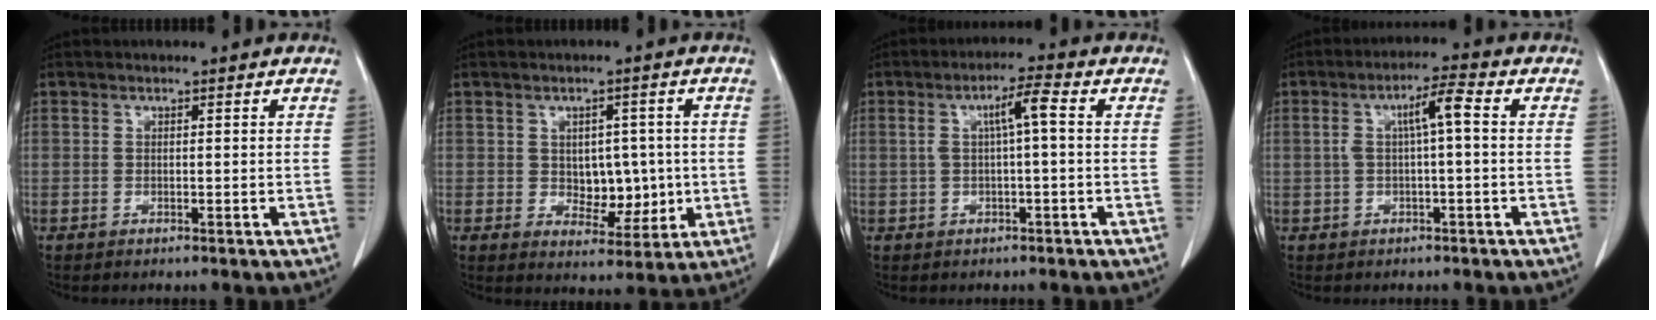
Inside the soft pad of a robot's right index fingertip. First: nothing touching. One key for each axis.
{"total": 6.5, "fx": 0.0, "fy": 4.3, "fz": 4.9, "tx": -0.060, "ty": 0.005, "tz": 0.013}
{"total": 4.6, "fx": 0.8, "fy": 0.4, "fz": 4.5, "tx": -0.082, "ty": 0.016, "tz": 0.013}
{"total": 5.1, "fx": 0.7, "fy": 0.5, "fz": 5.1, "tx": -0.091, "ty": 0.017, "tz": 0.011}